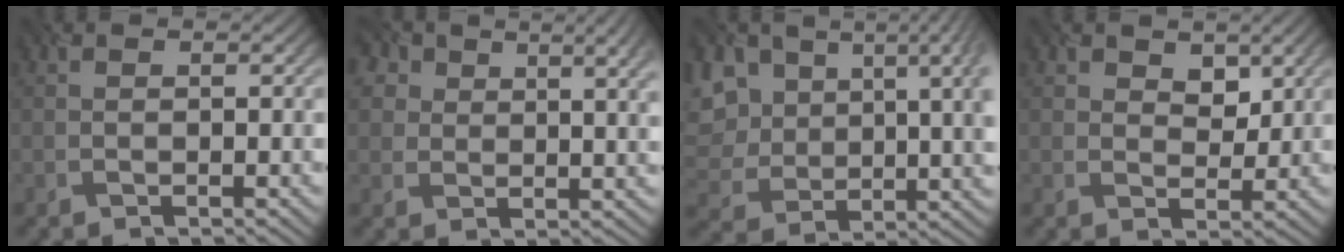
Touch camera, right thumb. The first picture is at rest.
{"total": 8.5, "force": [4.9, 5.2, 4.6], "torque": [-0.093, 0.013, 0.081]}
{"total": 12.2, "force": [5.6, 7.8, 7.6], "torque": [-0.170, -0.011, 0.123]}
{"total": 2.8, "force": [1.9, 1.9, 0.8], "torque": [-0.020, -0.004, 0.037]}